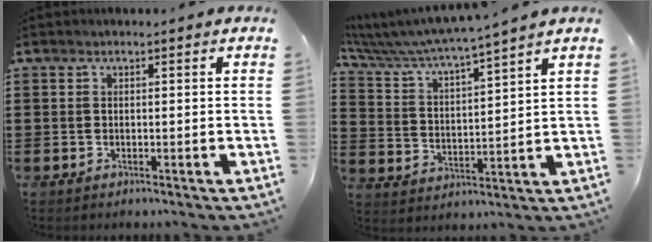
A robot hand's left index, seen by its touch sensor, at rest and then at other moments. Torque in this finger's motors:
{"motor_torque": [1.05, 1.08, 0.21, 0.12]}